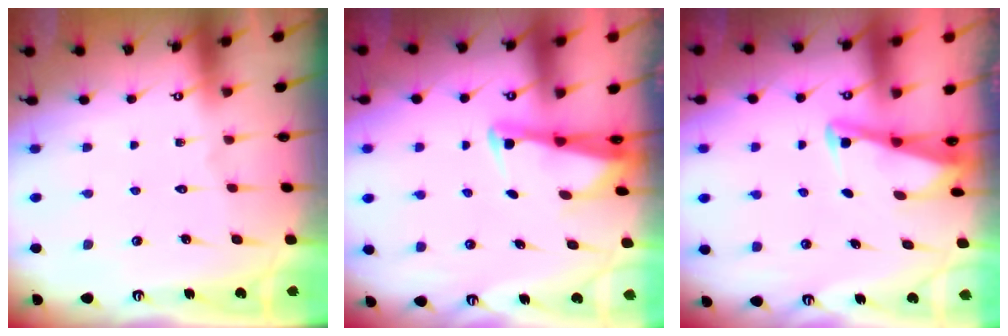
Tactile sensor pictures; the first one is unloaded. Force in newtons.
{"total": 2.4, "press": 2.3, "slide": 0.5}
{"total": 2.9, "press": 2.8, "slide": 0.3}